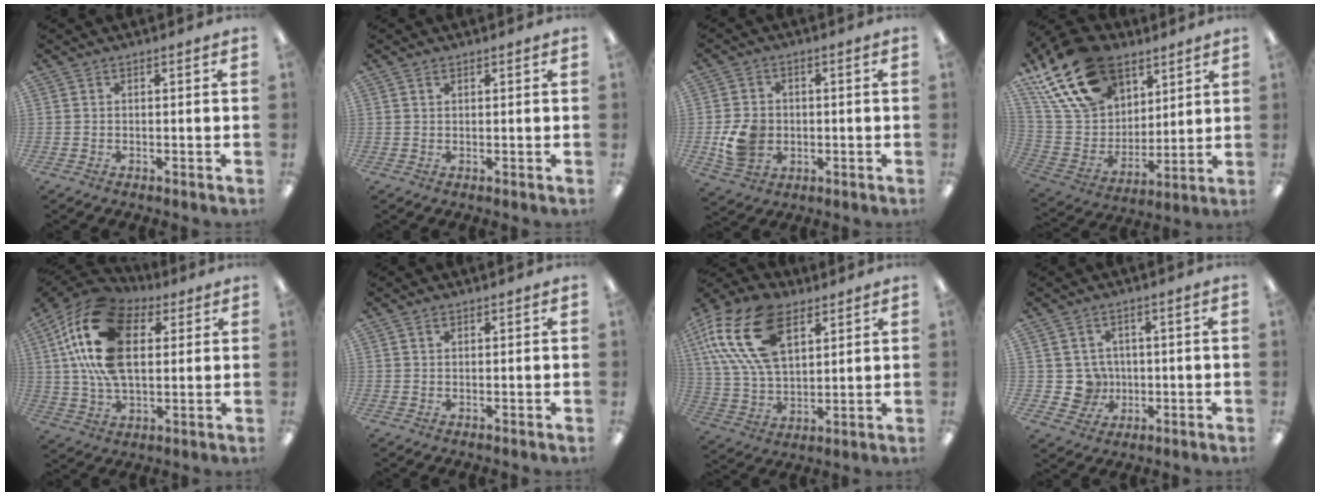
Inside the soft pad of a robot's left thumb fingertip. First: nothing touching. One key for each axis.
{"total": 1.1, "fx": 0.8, "fy": 0.6, "fz": 0.6, "tx": -0.015, "ty": 0.000, "tz": 0.014}
{"total": 7.8, "fx": -1.3, "fy": 6.6, "fz": 4.0, "tx": -0.074, "ty": 0.009, "tz": -0.019}
{"total": 23.8, "fx": 14.5, "fy": 14.7, "fz": 11.8, "tx": -0.236, "ty": -0.068, "tz": 0.269}
{"total": 22.8, "fx": 7.3, "fy": 13.6, "fz": 16.8, "tx": -0.347, "ty": -0.003, "tz": 0.122}
{"total": 1.3, "fx": 0.8, "fy": 0.7, "fz": 0.8, "tx": -0.018, "ty": 0.001, "tz": 0.015}
{"total": 21.0, "fx": 9.7, "fy": 12.3, "fz": 14.0, "tx": -0.314, "ty": -0.023, "tz": 0.174}
{"total": 5.9, "fx": 0.2, "fy": 5.8, "fz": 1.1, "tx": -0.019, "ty": 0.000, "tz": 0.007}